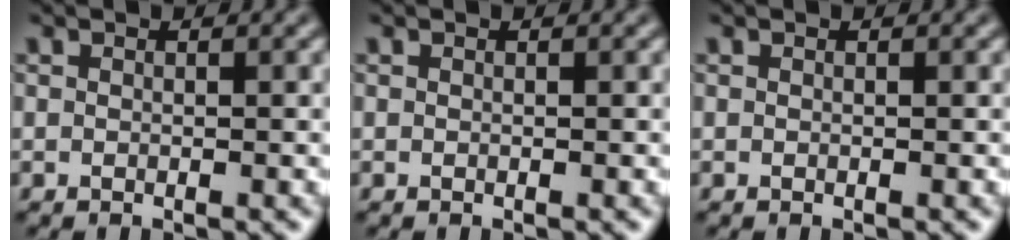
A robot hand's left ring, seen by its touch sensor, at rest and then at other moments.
{"total": 0.0}
{"total": 0.0}